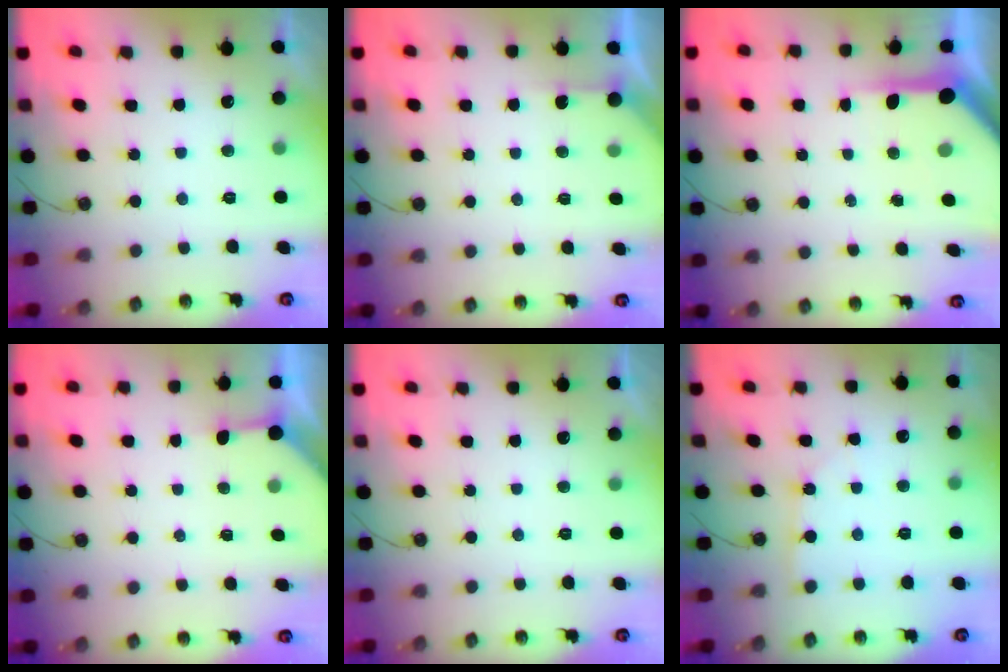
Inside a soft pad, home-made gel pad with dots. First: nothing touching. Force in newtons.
{"total": 2.9, "press": 2.9, "slide": 0.3}
{"total": 7.6, "press": 7.5, "slide": 0.6}
{"total": 2.7, "press": 2.7, "slide": 0.4}
{"total": 0.0}
{"total": 1.8, "press": 1.8, "slide": 0.2}